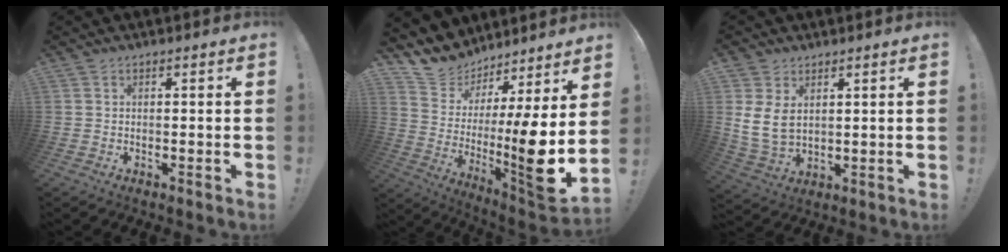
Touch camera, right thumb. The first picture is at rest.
{"total": 9.9, "force": [0.9, 1.9, 9.6], "torque": [-0.155, -0.058, 0.014]}
{"total": 8.5, "force": [2.5, 5.7, 5.7], "torque": [-0.110, -0.014, 0.051]}